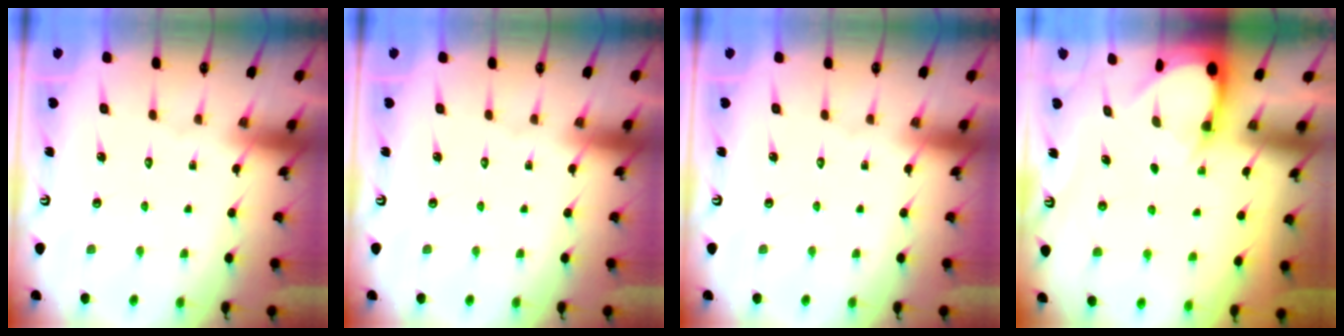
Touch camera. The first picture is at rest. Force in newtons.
{"total": 0.0}
{"total": 0.0}
{"total": 3.2, "press": 3.2, "slide": 0.3}